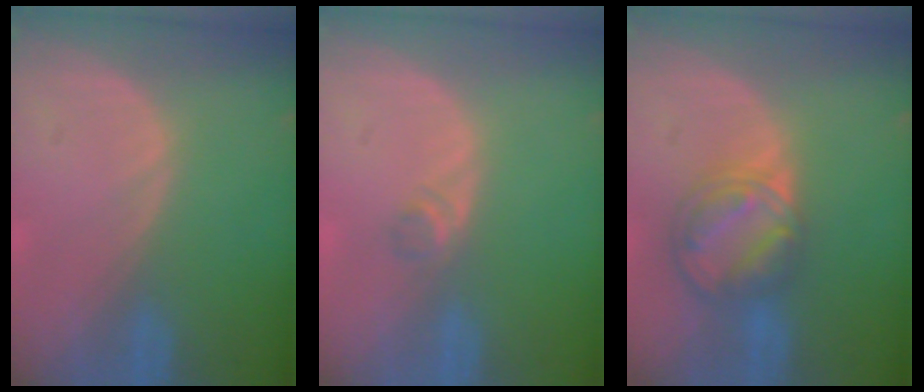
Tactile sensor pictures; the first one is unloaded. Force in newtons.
{"total": 1.6, "press": 1.4, "slide": 0.8}
{"total": 8.2, "press": 7.0, "slide": 4.3}